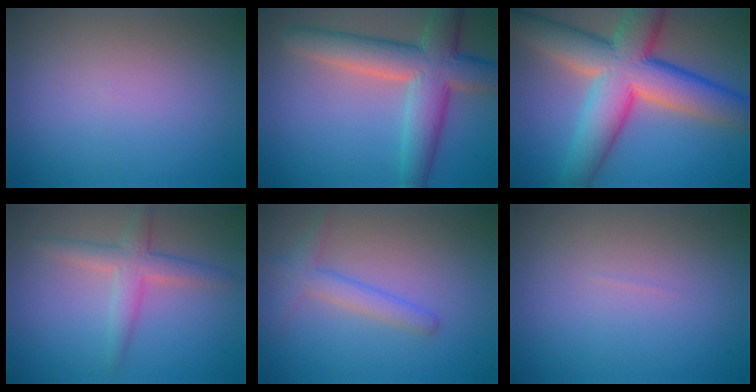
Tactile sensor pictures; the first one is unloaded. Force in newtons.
{"total": 7.9, "press": 7.9, "slide": 0.5}
{"total": 12.2, "press": 12.2, "slide": 0.8}
{"total": 3.2, "press": 3.2, "slide": 0.0}
{"total": 2.5, "press": 2.5, "slide": 0.1}
{"total": 0.0}